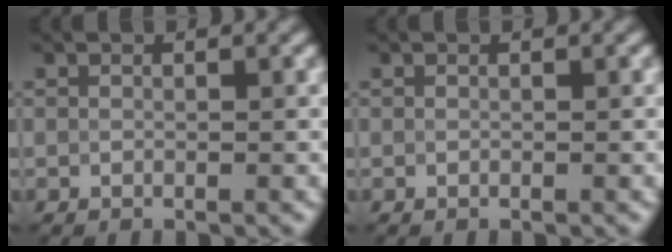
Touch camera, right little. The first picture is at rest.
{"total": 0.0}